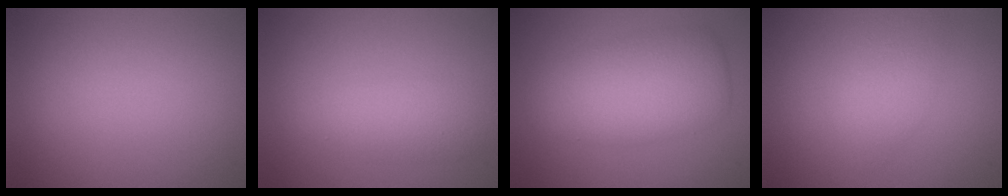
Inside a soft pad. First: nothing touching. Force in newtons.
{"total": 2.8, "press": 2.8, "slide": 0.1}
{"total": 6.0, "press": 6.0, "slide": 0.1}
{"total": 2.4, "press": 2.4, "slide": 0.0}